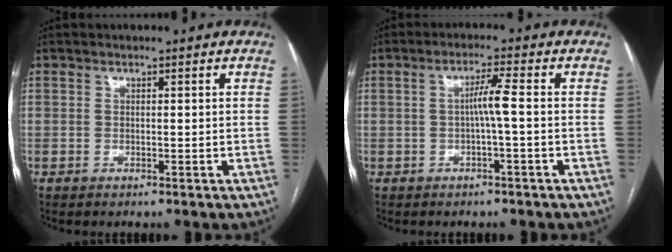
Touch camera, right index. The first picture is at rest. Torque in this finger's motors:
{"motor_torque": [0.21, -0.14, 0.12, 0.07]}